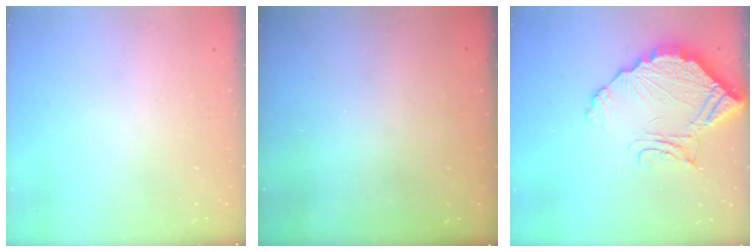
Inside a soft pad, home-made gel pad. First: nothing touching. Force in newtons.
{"total": 3.2, "press": 3.0, "slide": 1.1}
{"total": 15.9, "press": 15.8, "slide": 1.7}